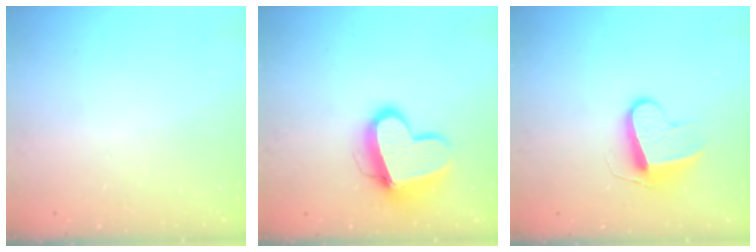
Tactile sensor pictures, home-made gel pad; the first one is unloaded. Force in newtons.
{"total": 13.3, "press": 13.2, "slide": 1.3}
{"total": 9.9, "press": 9.8, "slide": 0.6}